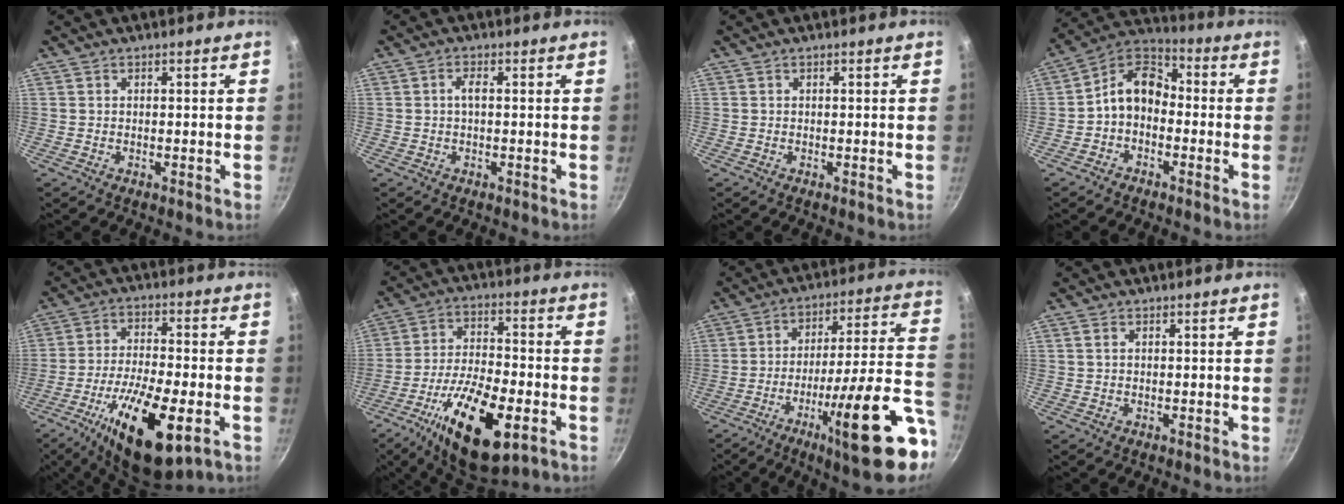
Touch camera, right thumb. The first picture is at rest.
{"total": 1.7, "force": [0.0, 0.6, 1.6], "torque": [-0.038, 0.008, -0.002]}
{"total": 0.0}
{"total": 9.6, "force": [-1.5, 6.9, 6.5], "torque": [-0.088, 0.046, -0.051]}
{"total": 18.8, "force": [-7.7, 6.4, 16.0], "torque": [-0.272, 0.015, -0.127]}
{"total": 20.1, "force": [-8.5, 8.0, 16.4], "torque": [-0.270, 0.021, -0.143]}
{"total": 23.5, "force": [-9.6, 4.2, 21.0], "torque": [-0.273, 0.029, -0.144]}
{"total": 0.9, "force": [0.4, 0.5, 0.7], "torque": [-0.013, 0.002, 0.007]}